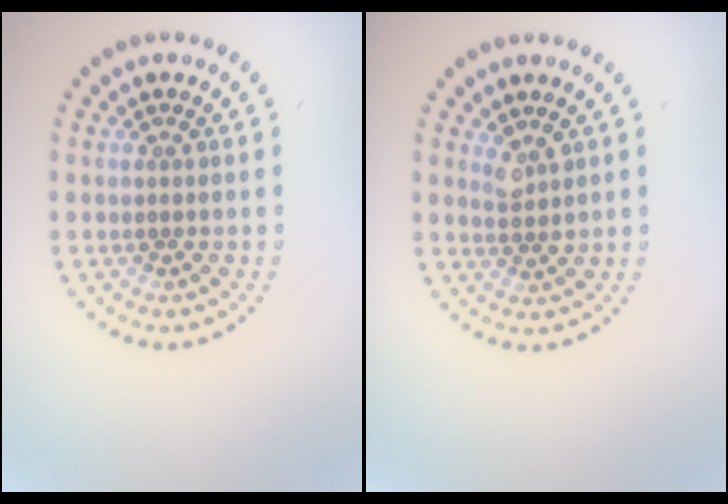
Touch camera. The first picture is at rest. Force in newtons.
{"total": 1.7, "press": 1.4, "slide": 0.9}